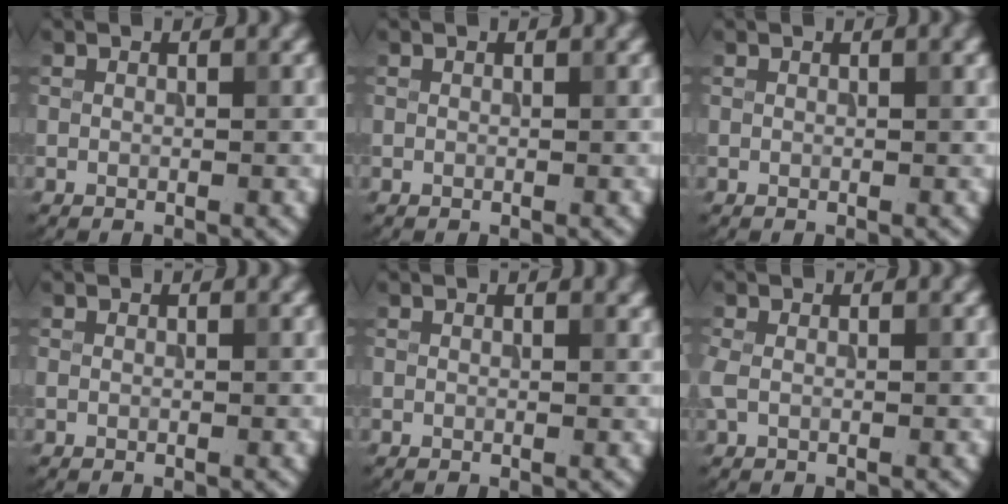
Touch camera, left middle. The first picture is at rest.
{"total": 0.0}
{"total": 0.8, "force": [0.4, 0.2, 0.7], "torque": [-0.006, 0.005, 0.005]}
{"total": 0.0}
{"total": 0.6, "force": [0.5, 0.1, 0.3], "torque": [-0.001, 0.002, 0.008]}
{"total": 1.2, "force": [-0.1, 0.7, 1.0], "torque": [-0.027, 0.000, -0.005]}